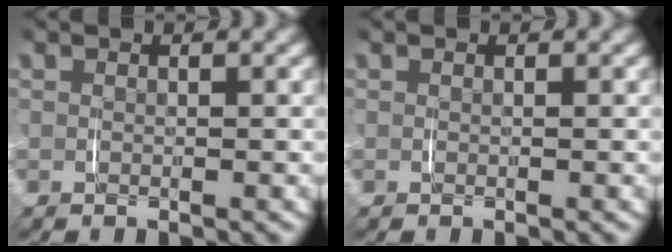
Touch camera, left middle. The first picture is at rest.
{"total": 0.0}